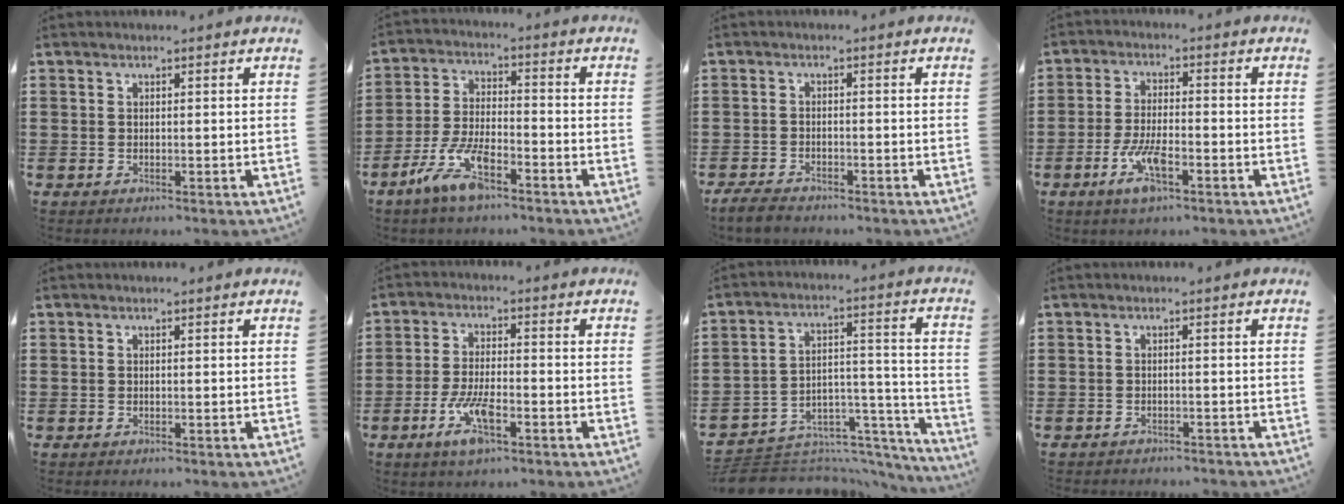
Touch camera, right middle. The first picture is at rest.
{"total": 8.4, "force": [-5.2, 2.8, 6.0], "torque": [-0.143, -0.004, -0.101]}
{"total": 2.4, "force": [-2.2, 0.6, 0.8], "torque": [-0.030, -0.001, -0.049]}
{"total": 6.8, "force": [-3.1, 2.2, 5.7], "torque": [-0.123, -0.007, -0.059]}
{"total": 0.0}
{"total": 7.2, "force": [-3.3, 2.3, 6.0], "torque": [-0.128, -0.008, -0.061]}
{"total": 6.3, "force": [-5.7, 2.7, 0.9], "torque": [-0.013, 0.008, -0.105]}
{"total": 1.3, "force": [-1.3, 0.1, 0.0], "torque": [-0.005, 0.001, -0.028]}